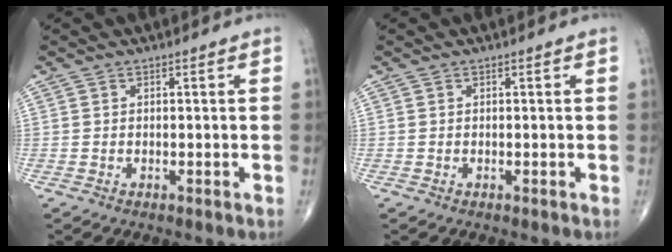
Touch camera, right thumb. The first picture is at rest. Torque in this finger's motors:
{"motor_torque": [0.00, 0.00, 0.01, 0.01, 0.00]}